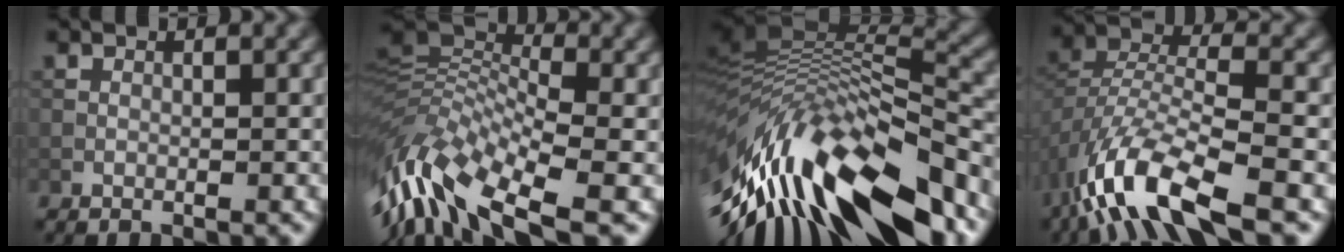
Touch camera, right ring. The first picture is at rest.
{"total": 12.1, "force": [-4.6, 4.8, 10.1], "torque": [-0.213, 0.009, -0.097]}
{"total": 15.3, "force": [-6.2, 5.9, 12.7], "torque": [-0.221, -0.002, -0.101]}
{"total": 10.5, "force": [-6.3, 3.7, 7.6], "torque": [-0.154, -0.006, -0.126]}